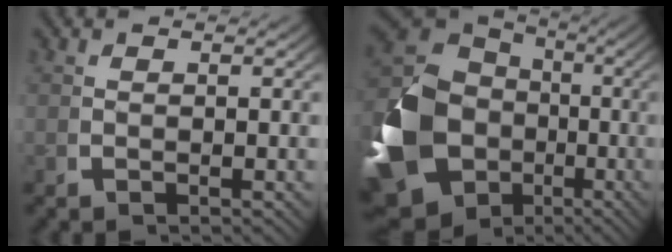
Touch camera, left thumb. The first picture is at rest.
{"total": 18.5, "force": [-2.8, 14.6, 11.1], "torque": [-0.263, -0.065, -0.023]}